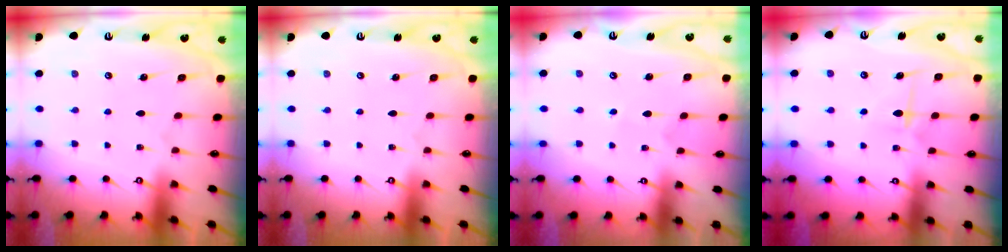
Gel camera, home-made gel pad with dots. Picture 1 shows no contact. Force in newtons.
{"total": 0.0}
{"total": 2.9, "press": 2.9, "slide": 0.3}
{"total": 6.1, "press": 6.1, "slide": 0.8}